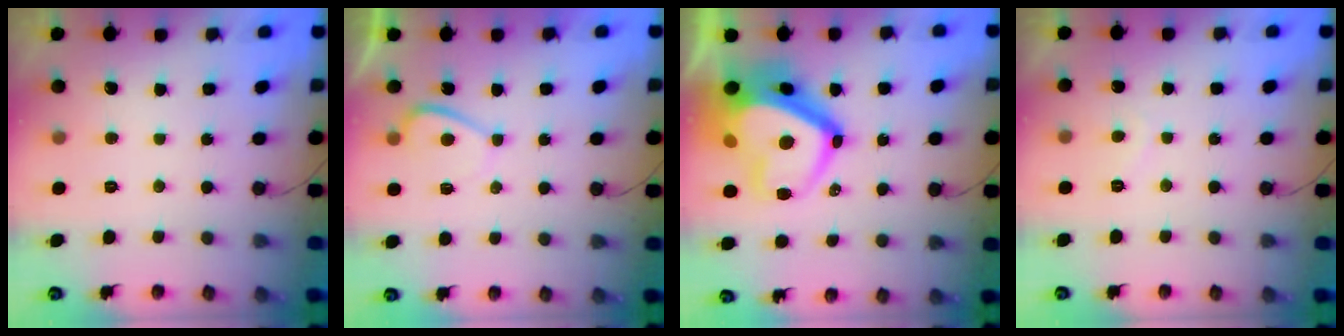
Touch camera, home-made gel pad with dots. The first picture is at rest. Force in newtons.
{"total": 2.9, "press": 2.8, "slide": 0.6}
{"total": 20.2, "press": 20.1, "slide": 2.2}
{"total": 1.3, "press": 1.1, "slide": 0.5}